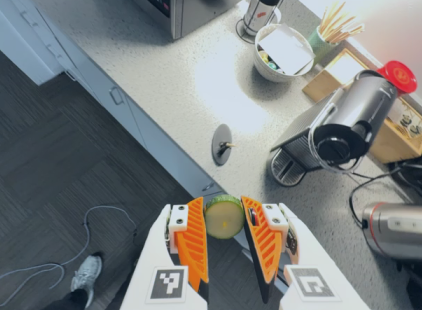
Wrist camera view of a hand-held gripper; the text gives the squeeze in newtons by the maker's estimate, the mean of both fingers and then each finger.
{"total": 9.7, "left": 10.1, "right": 9.3}